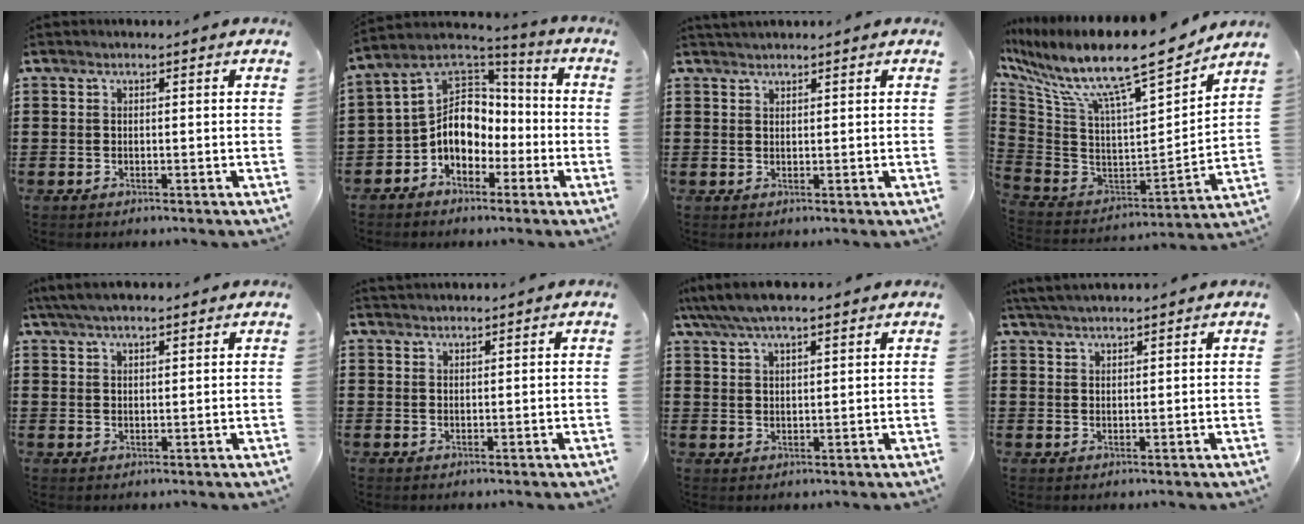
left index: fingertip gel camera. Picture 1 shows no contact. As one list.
[{"total": 9.5, "force": [-2.0, 7.5, 5.4], "torque": [-0.131, 0.004, -0.046]}, {"total": 1.2, "force": [1.2, 0.1, 0.2], "torque": [-0.005, 0.000, 0.023]}, {"total": 14.2, "force": [10.8, 1.7, 9.0], "torque": [-0.196, -0.076, 0.177]}, {"total": 3.6, "force": [2.9, 0.9, 2.0], "torque": [-0.045, 0.004, 0.054]}, {"total": 1.1, "force": [1.1, 0.0, 0.1], "torque": [-0.003, -0.001, 0.022]}, {"total": 5.0, "force": [3.9, 1.2, 2.9], "torque": [-0.066, -0.002, 0.071]}, {"total": 2.8, "force": [2.7, -0.1, 0.7], "torque": [-0.021, -0.001, 0.052]}]